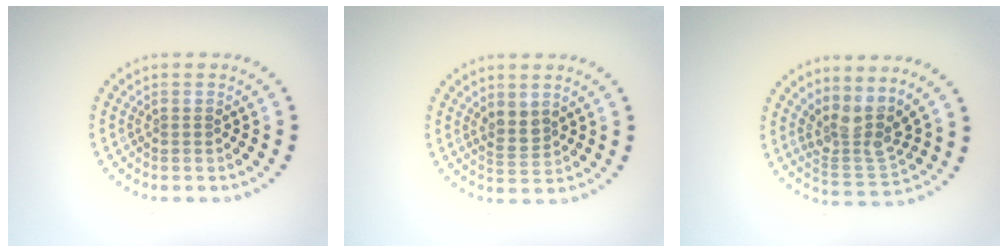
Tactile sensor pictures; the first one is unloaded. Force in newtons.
{"total": 1.9, "press": 1.6, "slide": 1.0}
{"total": 3.6, "press": 2.7, "slide": 2.4}